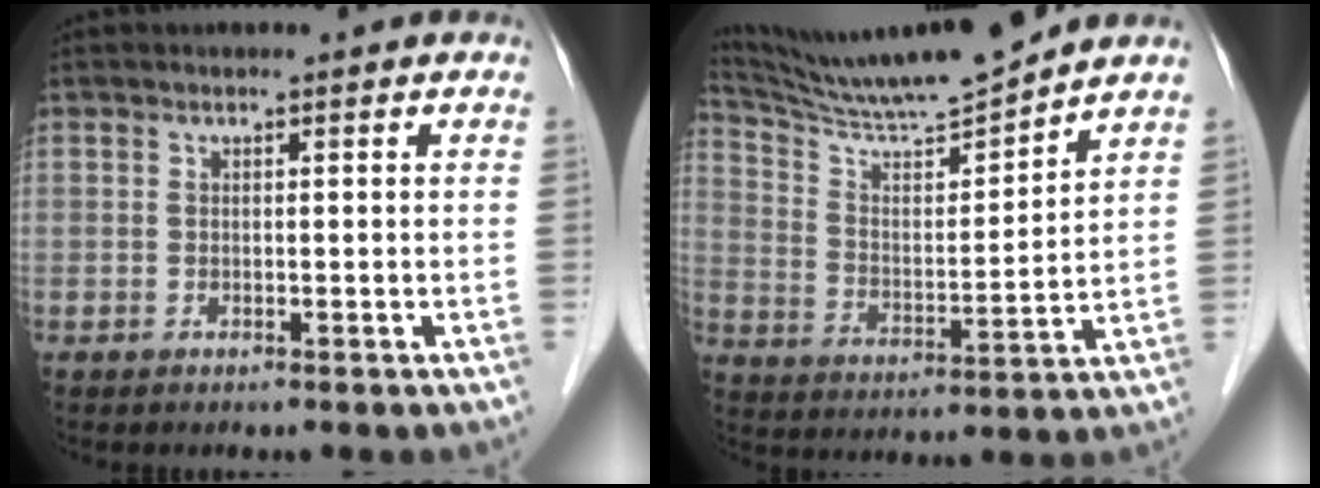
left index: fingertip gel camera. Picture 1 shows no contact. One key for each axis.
{"total": 13.2, "fx": 12.5, "fy": -1.4, "fz": 4.1, "tx": -0.084, "ty": 0.001, "tz": 0.225}